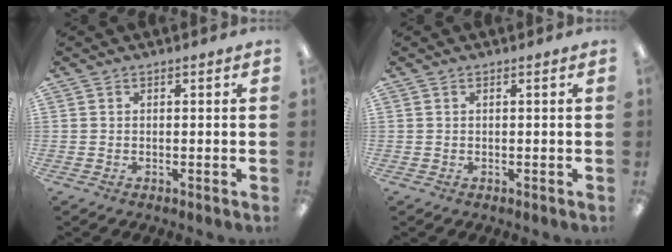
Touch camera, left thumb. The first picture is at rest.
{"total": 0.0}